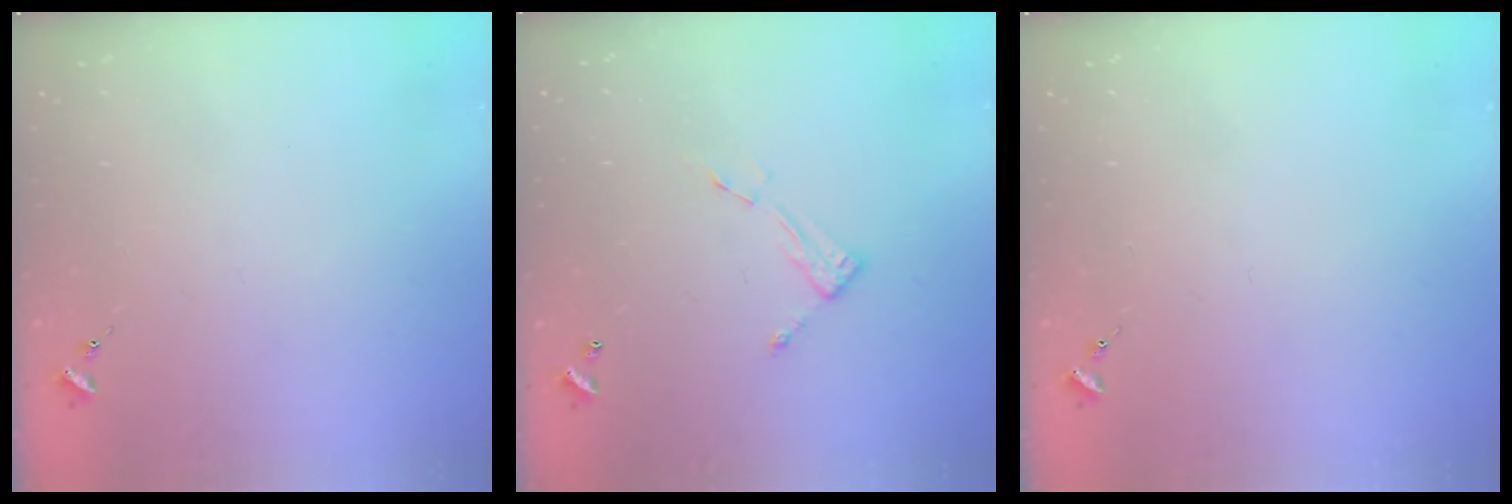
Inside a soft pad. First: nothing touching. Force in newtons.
{"total": 6.4, "press": 6.4, "slide": 0.3}
{"total": 0.0}